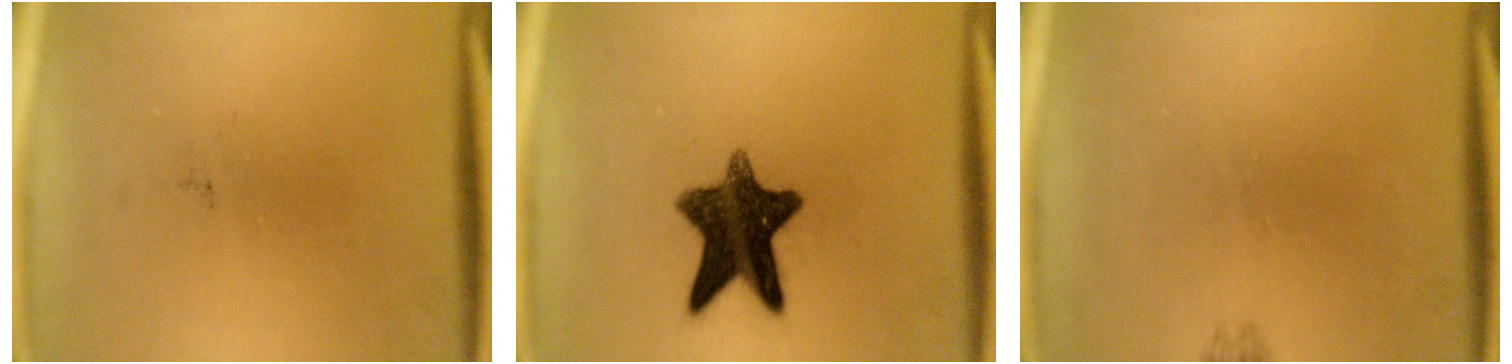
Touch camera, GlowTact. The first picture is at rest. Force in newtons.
{"total": 11.8}
{"total": 0.7}